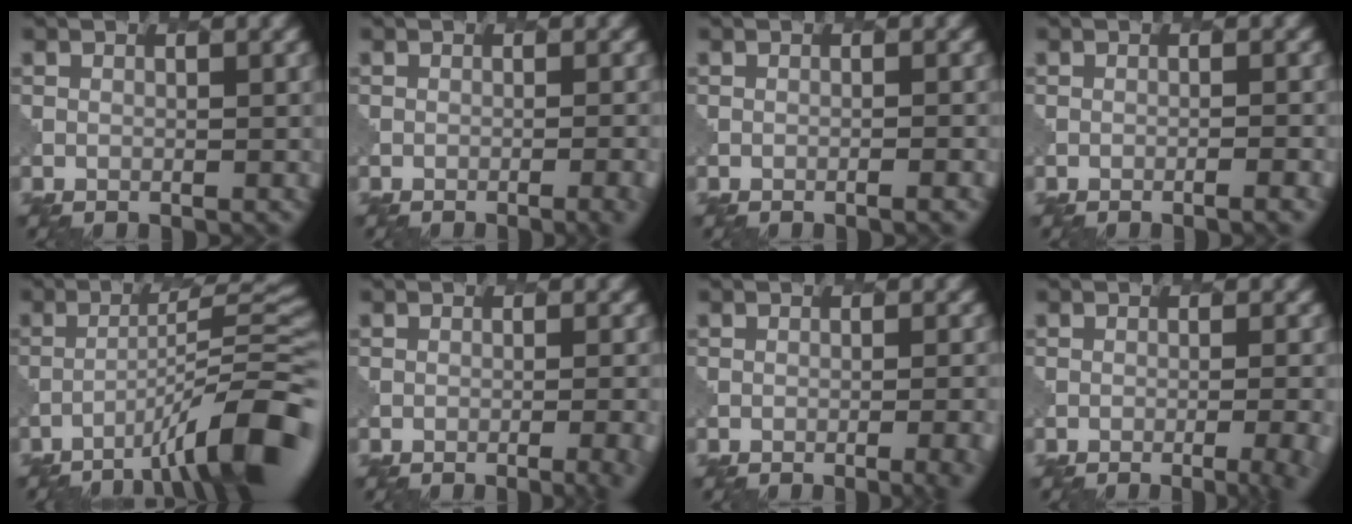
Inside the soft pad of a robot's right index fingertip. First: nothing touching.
{"total": 3.6, "force": [-1.7, 1.4, 2.8], "torque": [-0.008, 0.012, -0.021]}
{"total": 1.4, "force": [-0.6, 0.5, 1.2], "torque": [-0.004, 0.010, -0.018]}
{"total": 2.3, "force": [-1.1, 0.8, 1.8], "torque": [-0.010, 0.011, -0.023]}
{"total": 9.8, "force": [-5.9, 1.3, 7.7], "torque": [-0.113, 0.020, -0.098]}
{"total": 4.5, "force": [-2.1, 1.8, 3.6], "torque": [-0.015, 0.011, -0.023]}
{"total": 4.8, "force": [-2.1, 2.0, 3.9], "torque": [-0.016, 0.012, -0.023]}
{"total": 7.0, "force": [-3.4, 2.9, 5.4], "torque": [-0.034, 0.000, -0.032]}